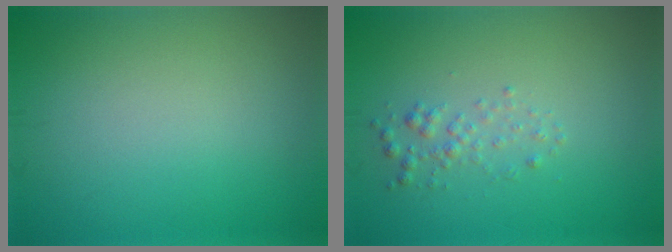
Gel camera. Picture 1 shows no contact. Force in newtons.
{"total": 1.3, "press": 1.3, "slide": 0.0}